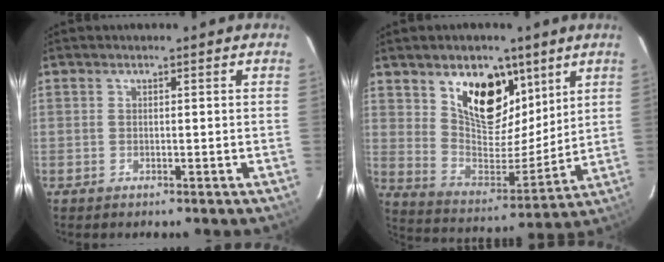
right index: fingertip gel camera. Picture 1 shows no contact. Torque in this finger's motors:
{"motor_torque": [0.41, 0.31, 0.55, 0.14]}